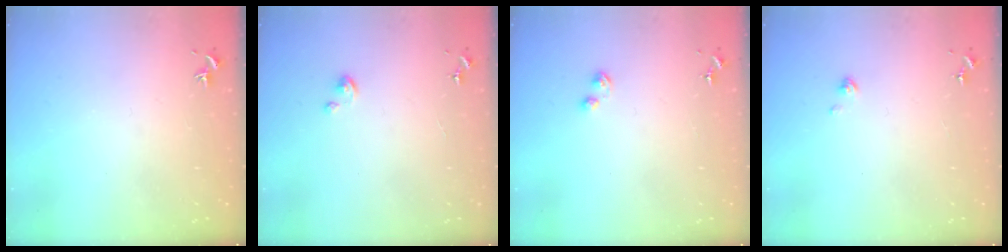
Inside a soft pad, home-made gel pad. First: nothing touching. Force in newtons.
{"total": 2.8, "press": 2.8, "slide": 0.2}
{"total": 2.9, "press": 2.9, "slide": 0.5}
{"total": 3.5, "press": 3.5, "slide": 0.3}